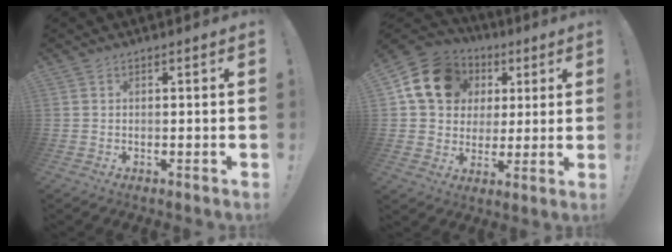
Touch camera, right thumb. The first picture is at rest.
{"total": 16.9, "force": [5.7, 13.7, 8.1], "torque": [-0.120, -0.009, 0.121]}